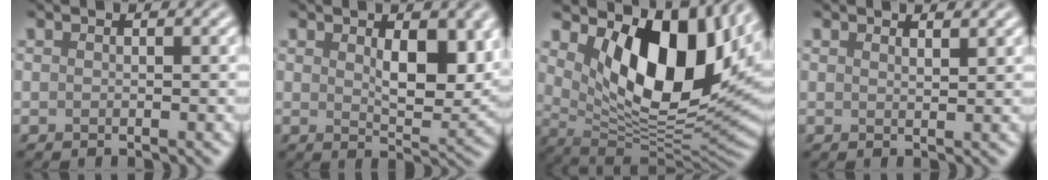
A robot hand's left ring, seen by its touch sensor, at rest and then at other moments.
{"total": 5.5, "force": [1.5, 2.5, 4.7], "torque": [-0.072, -0.009, 0.033]}
{"total": 12.7, "force": [4.4, 6.3, 10.1], "torque": [-0.150, -0.020, 0.083]}
{"total": 1.2, "force": [1.1, 0.2, 0.4], "torque": [-0.006, 0.000, 0.018]}